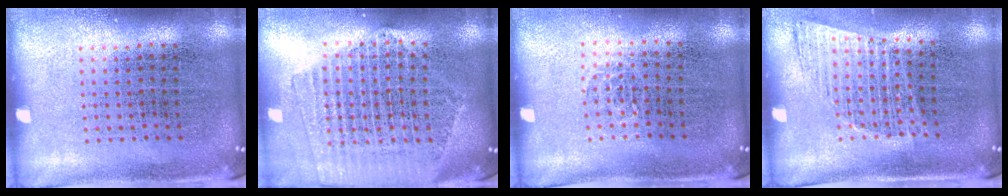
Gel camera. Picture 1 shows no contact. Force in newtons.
{"total": 2.1, "press": 1.9, "slide": 0.9}
{"total": 0.5, "press": 0.4, "slide": 0.3}
{"total": 1.0, "press": 1.0, "slide": 0.4}